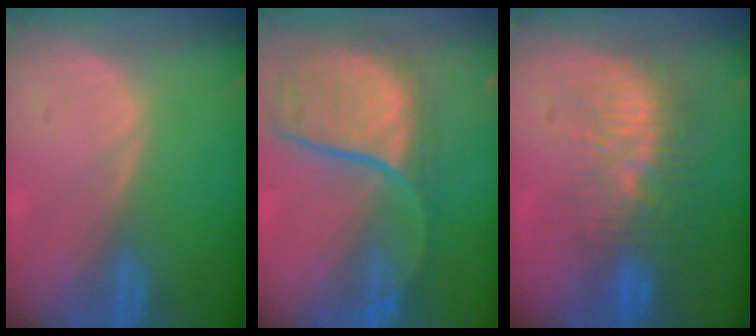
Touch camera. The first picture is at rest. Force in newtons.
{"total": 11.9, "press": 9.8, "slide": 6.7}
{"total": 9.4, "press": 8.8, "slide": 3.4}